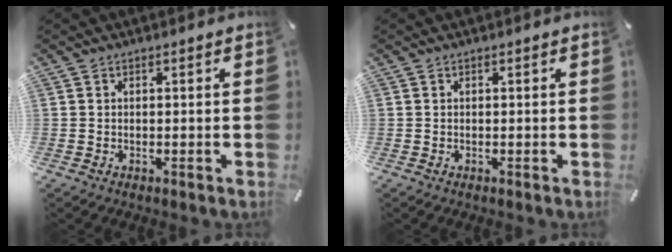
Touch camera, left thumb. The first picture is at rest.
{"total": 0.0}